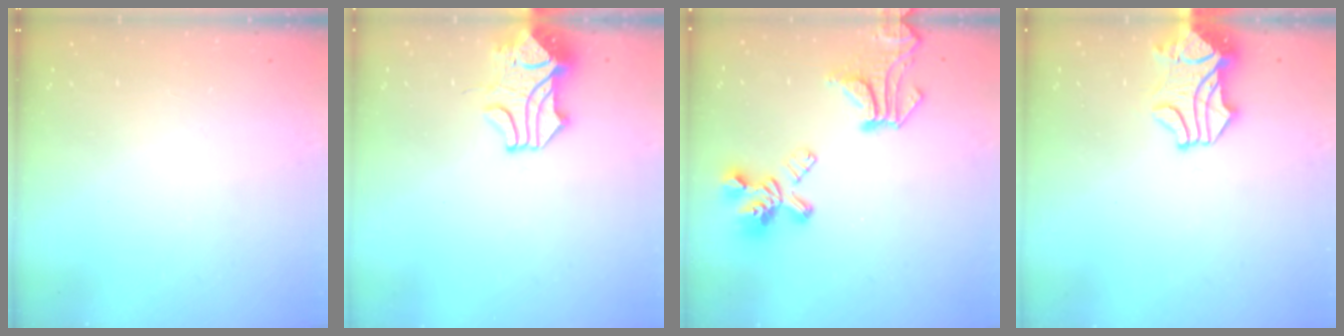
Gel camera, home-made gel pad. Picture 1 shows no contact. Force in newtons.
{"total": 2.8, "press": 2.5, "slide": 1.1}
{"total": 10.7, "press": 10.3, "slide": 2.8}
{"total": 1.1, "press": 0.4, "slide": 1.0}